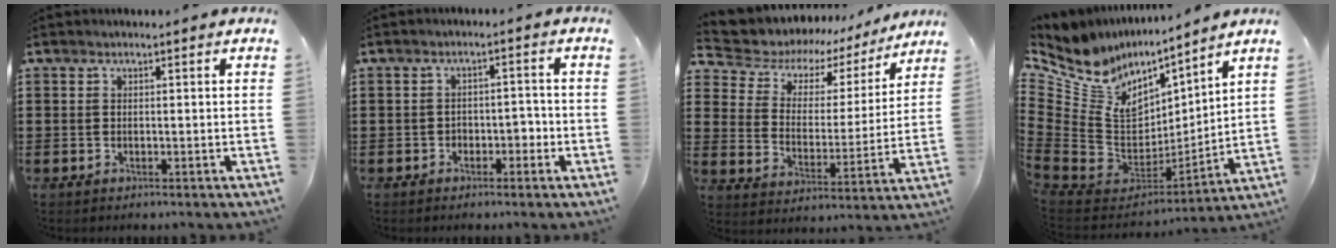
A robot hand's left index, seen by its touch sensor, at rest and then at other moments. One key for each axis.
{"total": 2.3, "fx": -1.5, "fy": 1.3, "fz": 1.2, "tx": -0.028, "ty": 0.005, "tz": -0.033}
{"total": 4.7, "fx": 3.3, "fy": 3.2, "fz": 0.6, "tx": -0.042, "ty": -0.021, "tz": 0.050}
{"total": 8.3, "fx": 4.5, "fy": 6.4, "fz": 2.7, "tx": -0.119, "ty": -0.060, "tz": 0.078}